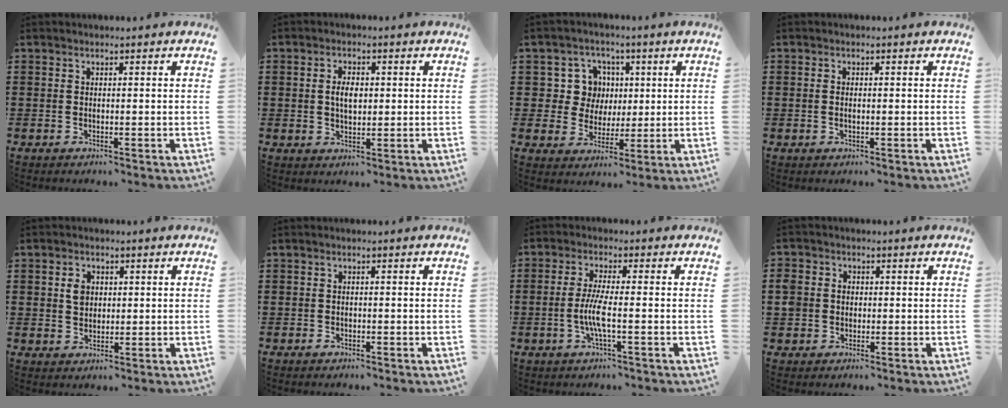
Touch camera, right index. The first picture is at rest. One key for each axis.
{"total": 3.4, "fx": 0.3, "fy": 1.8, "fz": 2.9, "tx": -0.050, "ty": 0.003, "tz": 0.002}
{"total": 7.8, "fx": 1.5, "fy": 7.2, "fz": 2.5, "tx": -0.068, "ty": 0.015, "tz": 0.027}
{"total": 0.6, "fx": -0.1, "fy": 0.2, "fz": 0.5, "tx": -0.011, "ty": 0.000, "tz": -0.001}
{"total": 2.8, "fx": 0.7, "fy": 2.1, "fz": 1.8, "tx": -0.041, "ty": 0.010, "tz": 0.011}
{"total": 0.6, "fx": -0.5, "fy": 0.2, "fz": 0.2, "tx": -0.005, "ty": -0.002, "tz": -0.009}
{"total": 5.1, "fx": -1.3, "fy": 0.3, "fz": 4.9, "tx": -0.115, "ty": -0.015, "tz": -0.034}
{"total": 2.9, "fx": -0.3, "fy": 2.7, "fz": 0.9, "tx": -0.034, "ty": 0.008, "tz": -0.011}